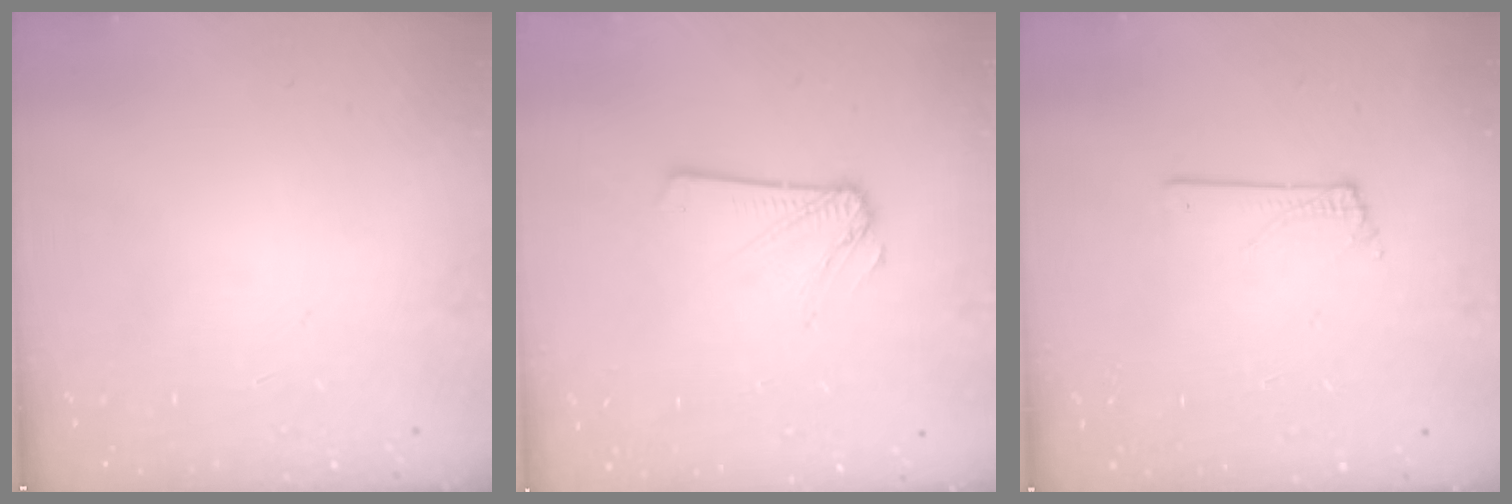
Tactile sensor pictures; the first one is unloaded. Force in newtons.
{"total": 2.5, "press": 2.5, "slide": 0.1}
{"total": 0.6, "press": 0.6, "slide": 0.1}